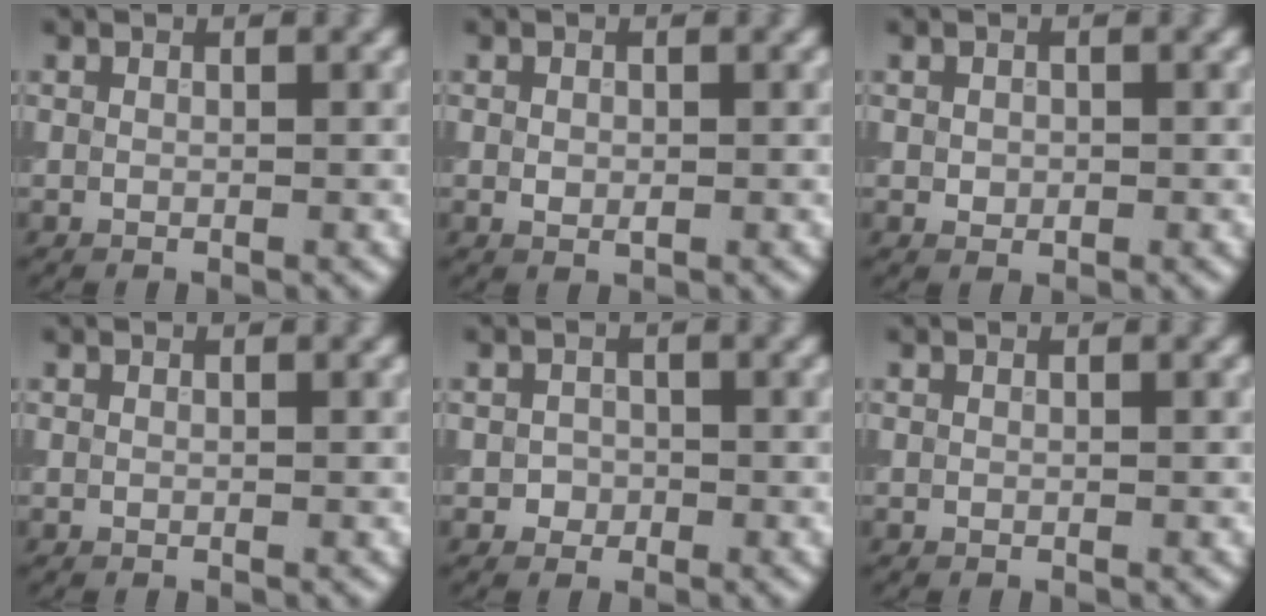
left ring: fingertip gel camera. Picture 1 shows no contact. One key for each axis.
{"total": 1.1, "fx": 0.0, "fy": 0.8, "fz": 0.8, "tx": -0.013, "ty": -0.002, "tz": 0.000}
{"total": 1.0, "fx": 0.0, "fy": 0.8, "fz": 0.5, "tx": -0.007, "ty": -0.002, "tz": -0.001}
{"total": 0.0}
{"total": 1.2, "fx": -0.4, "fy": 1.1, "fz": 0.2, "tx": 0.007, "ty": 0.001, "tz": -0.009}
{"total": 0.0}